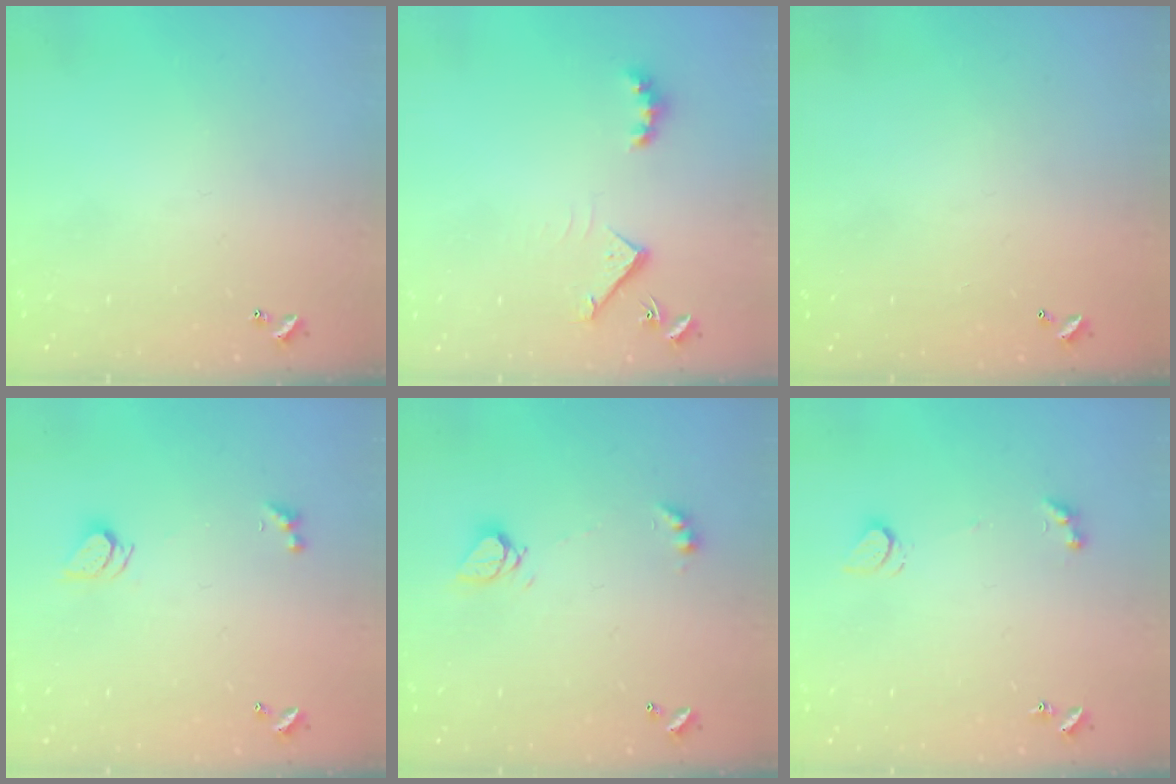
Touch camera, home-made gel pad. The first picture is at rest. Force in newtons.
{"total": 4.9, "press": 4.9, "slide": 0.7}
{"total": 2.9, "press": 2.9, "slide": 0.1}
{"total": 2.3, "press": 2.3, "slide": 0.2}
{"total": 6.4, "press": 6.4, "slide": 0.6}
{"total": 1.4, "press": 1.2, "slide": 0.6}